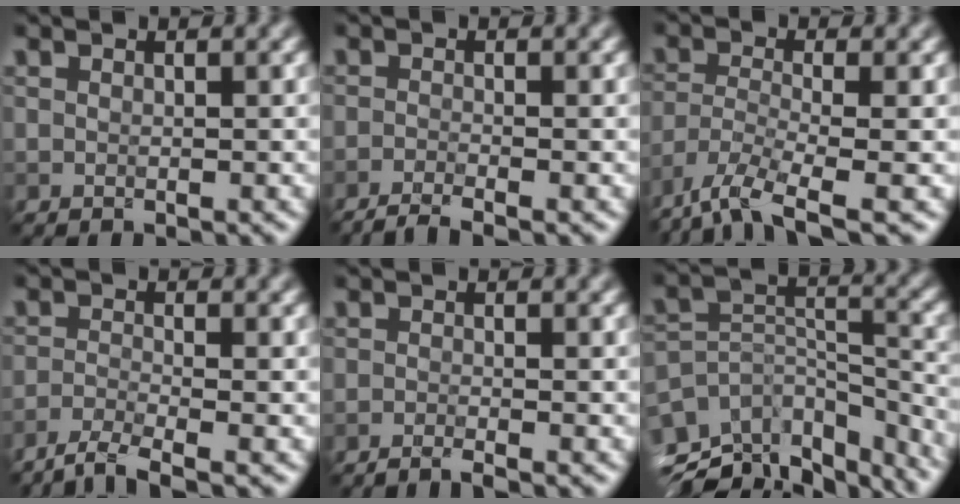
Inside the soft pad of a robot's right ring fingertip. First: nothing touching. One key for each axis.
{"total": 2.7, "fx": -2.2, "fy": 0.3, "fz": 1.5, "tx": -0.033, "ty": 0.000, "tz": -0.049}
{"total": 7.0, "fx": -5.3, "fy": 1.7, "fz": 4.2, "tx": -0.088, "ty": -0.014, "tz": -0.107}
{"total": 3.1, "fx": -2.6, "fy": 0.4, "fz": 1.7, "tx": -0.034, "ty": -0.003, "tz": -0.060}
{"total": 1.9, "fx": -1.5, "fy": 0.2, "fz": 1.1, "tx": -0.019, "ty": 0.003, "tz": -0.032}
{"total": 10.9, "fx": -8.6, "fy": 4.8, "fz": 4.8, "tx": -0.100, "ty": 0.018, "tz": -0.116}